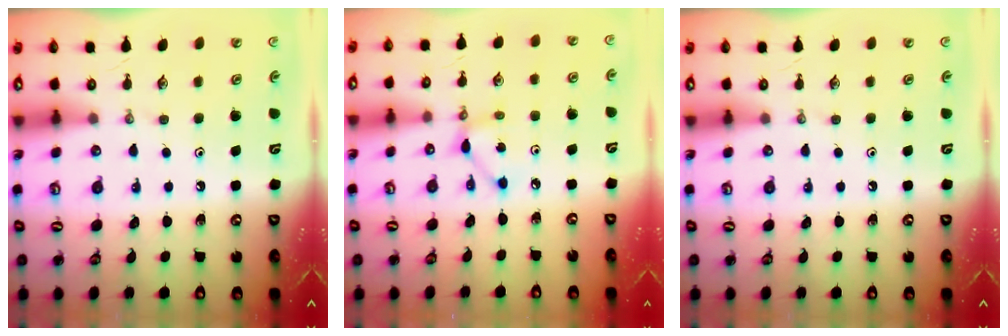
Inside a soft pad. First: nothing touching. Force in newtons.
{"total": 4.7, "press": 4.7, "slide": 0.2}
{"total": 0.0}